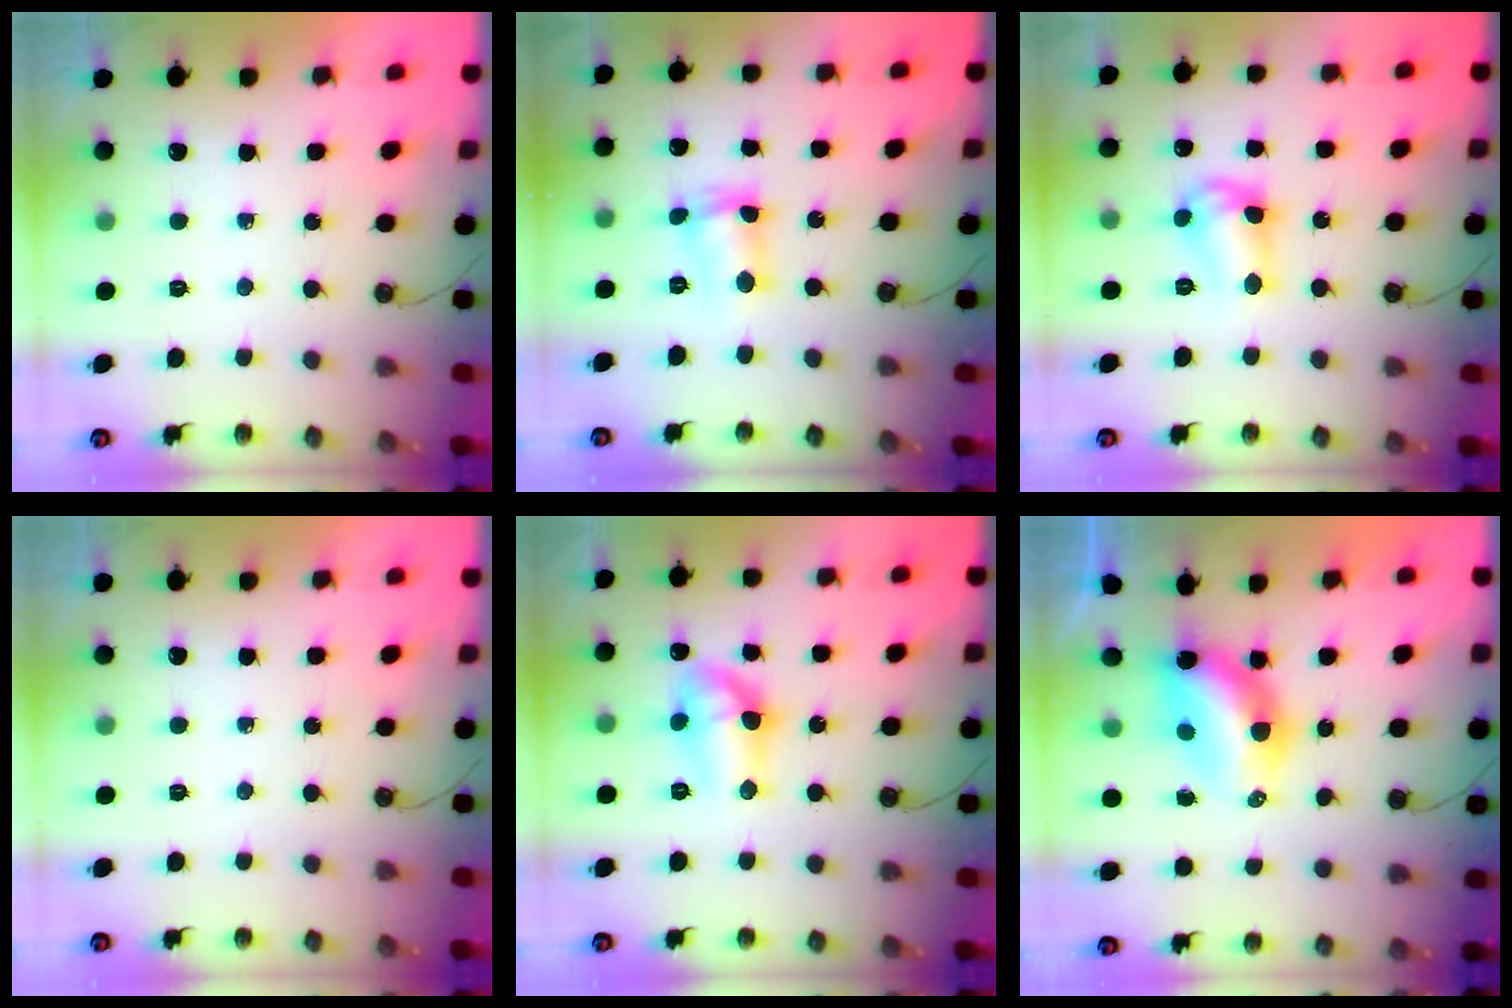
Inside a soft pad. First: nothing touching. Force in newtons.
{"total": 5.1, "press": 5.0, "slide": 0.9}
{"total": 11.0, "press": 11.0, "slide": 0.9}
{"total": 0.0}
{"total": 11.4, "press": 11.4, "slide": 0.8}
{"total": 7.2, "press": 7.2, "slide": 0.5}